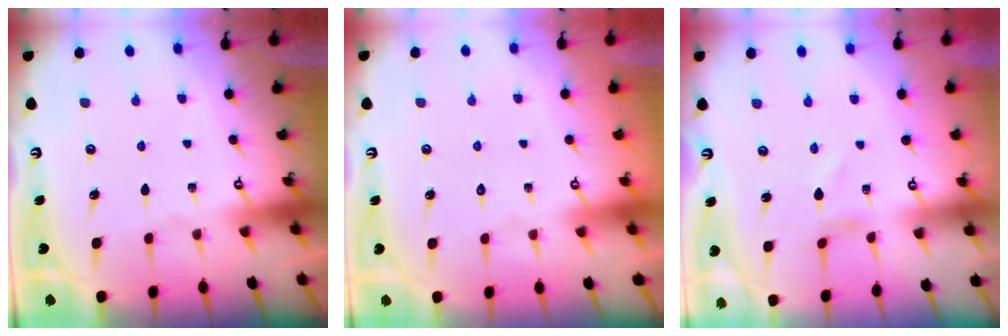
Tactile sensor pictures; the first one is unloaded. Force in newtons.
{"total": 1.6, "press": 1.6, "slide": 0.1}
{"total": 0.7, "press": 0.7, "slide": 0.2}